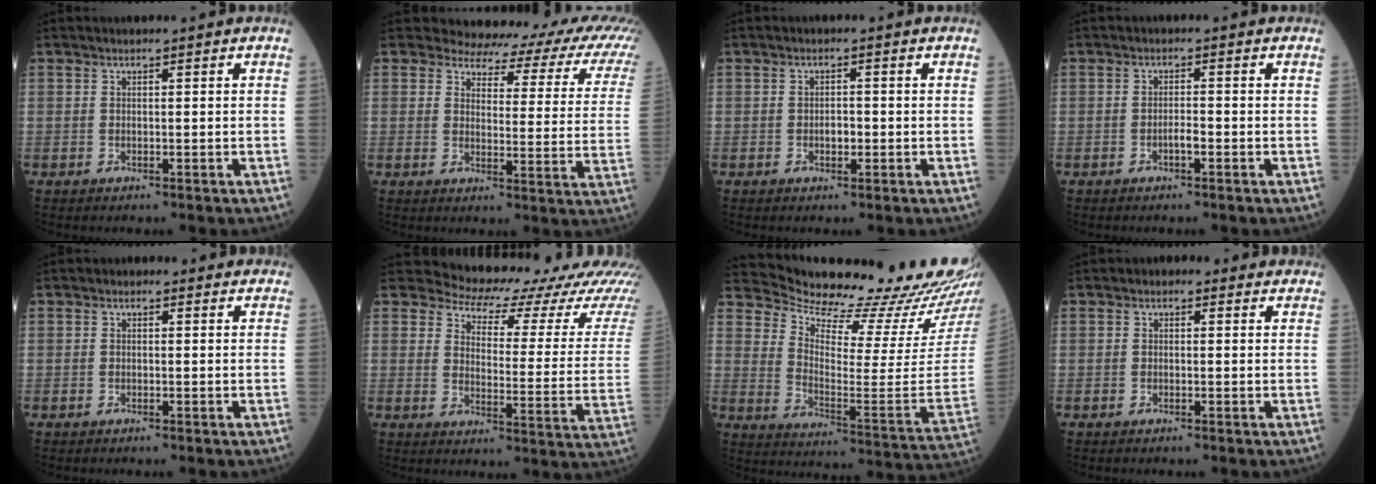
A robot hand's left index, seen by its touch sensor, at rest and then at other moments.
{"total": 15.3, "force": [13.3, 5.1, 5.5], "torque": [-0.036, -0.040, 0.116]}
{"total": 1.7, "force": [-0.5, 0.9, 1.4], "torque": [-0.022, 0.003, -0.008]}
{"total": 1.5, "force": [-0.8, 0.3, 1.3], "torque": [-0.022, 0.002, -0.015]}
{"total": 1.0, "force": [0.4, 0.8, 0.3], "torque": [-0.004, 0.006, -0.001]}
{"total": 16.1, "force": [15.6, 3.3, 2.4], "torque": [-0.015, -0.086, 0.157]}
{"total": 23.9, "force": [23.0, 1.1, 6.3], "torque": [-0.116, -0.123, 0.295]}
{"total": 2.1, "force": [1.1, 1.5, 0.9], "torque": [-0.010, 0.017, 0.007]}